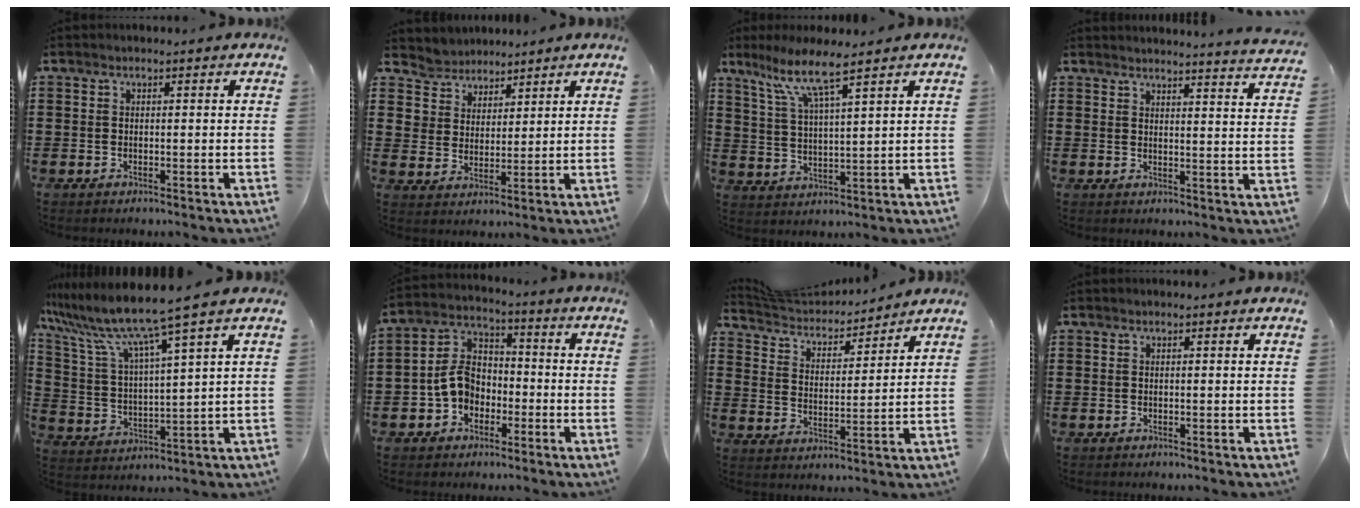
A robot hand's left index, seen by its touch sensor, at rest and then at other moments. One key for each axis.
{"total": 4.9, "fx": 4.1, "fy": 2.6, "fz": -1.0, "tx": -0.013, "ty": -0.020, "tz": 0.074}
{"total": 7.9, "fx": 5.6, "fy": 0.4, "fz": 5.6, "tx": -0.125, "ty": -0.017, "tz": 0.095}
{"total": 3.6, "fx": 3.5, "fy": -0.8, "fz": 0.2, "tx": -0.008, "ty": -0.027, "tz": 0.060}
{"total": 9.2, "fx": 7.4, "fy": -0.6, "fz": 5.4, "tx": -0.135, "ty": -0.045, "tz": 0.118}
{"total": 7.4, "fx": -2.1, "fy": 5.7, "fz": 4.1, "tx": -0.102, "ty": 0.019, "tz": -0.044}
{"total": 4.8, "fx": 4.6, "fy": 1.0, "fz": 0.8, "tx": -0.041, "ty": -0.030, "tz": 0.077}
{"total": 0.0}